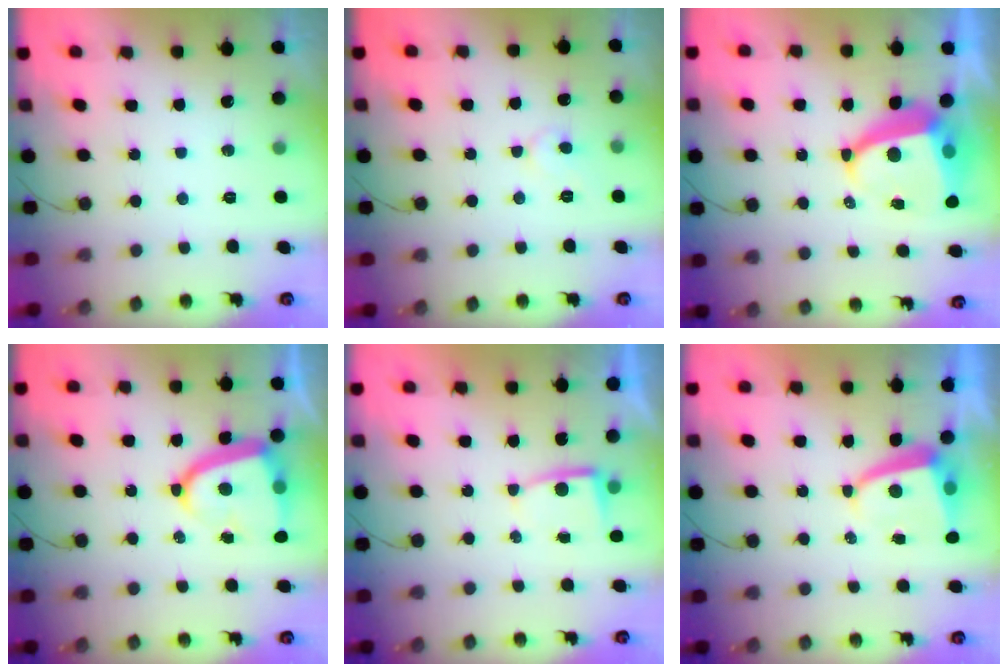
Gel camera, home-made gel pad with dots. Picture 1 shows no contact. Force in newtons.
{"total": 5.1, "press": 5.0, "slide": 0.4}
{"total": 8.4, "press": 8.3, "slide": 1.0}
{"total": 13.2, "press": 13.2, "slide": 1.3}
{"total": 2.2, "press": 2.2, "slide": 0.3}
{"total": 4.9, "press": 4.8, "slide": 0.5}